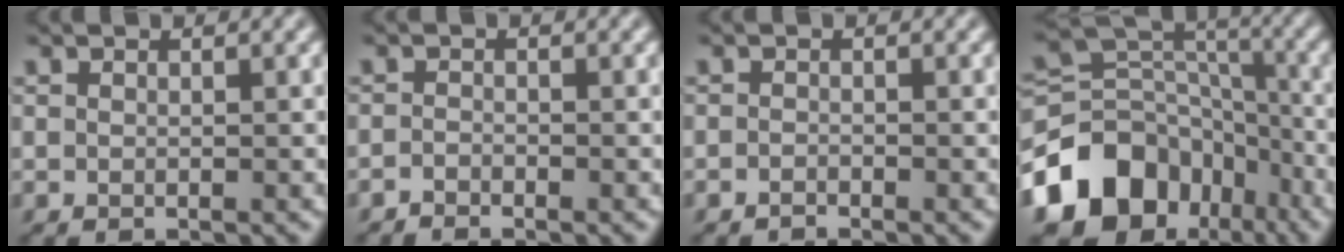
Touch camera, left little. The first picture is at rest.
{"total": 1.0, "force": [-1.0, 0.2, 0.1], "torque": [-0.001, 0.002, -0.022]}
{"total": 0.7, "force": [-0.7, 0.1, 0.1], "torque": [0.000, 0.000, -0.015]}
{"total": 11.3, "force": [-6.3, 8.2, 4.7], "torque": [-0.089, 0.012, -0.119]}